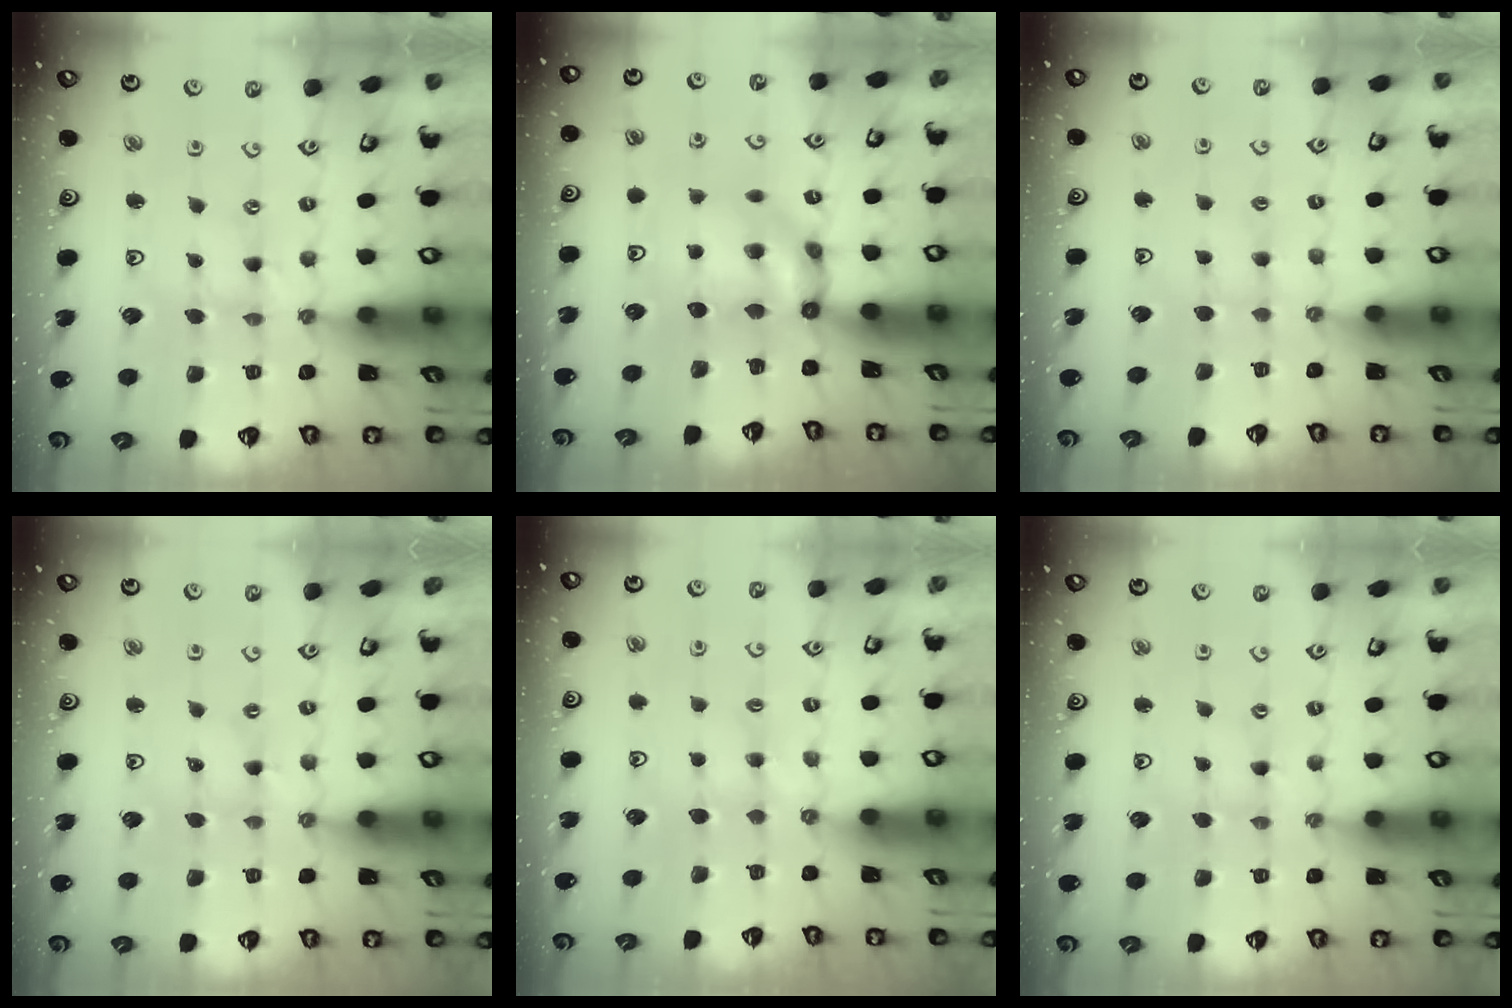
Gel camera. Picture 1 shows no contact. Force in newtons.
{"total": 7.3, "press": 7.3, "slide": 0.4}
{"total": 2.0, "press": 1.9, "slide": 0.4}
{"total": 0.0}
{"total": 4.0, "press": 4.0, "slide": 0.5}
{"total": 0.7, "press": 0.7, "slide": 0.1}